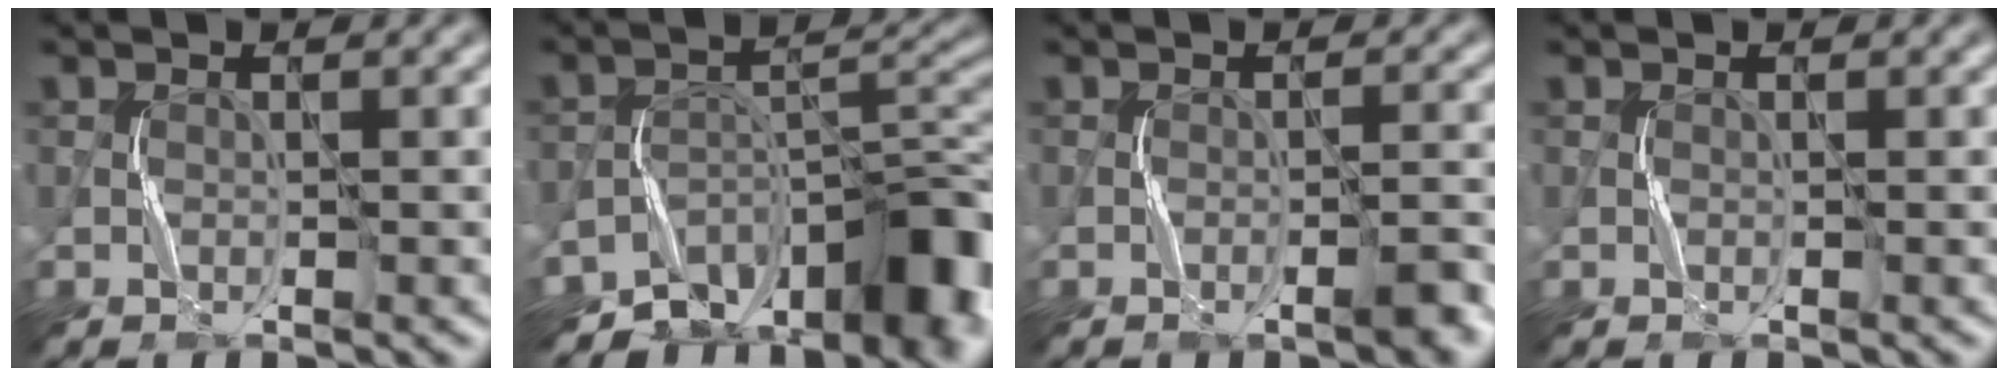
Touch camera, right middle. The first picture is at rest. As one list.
[{"total": 10.8, "force": [-7.9, 5.3, 5.1], "torque": [-0.042, 0.004, -0.131]}, {"total": 2.0, "force": [-1.0, 0.2, 1.7], "torque": [-0.025, 0.008, -0.018]}, {"total": 0.0}]